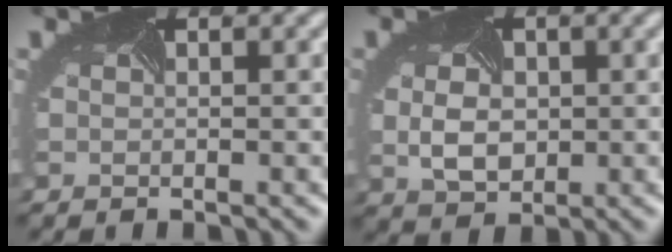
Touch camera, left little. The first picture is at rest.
{"total": 3.7, "force": [-0.1, 2.8, 2.5], "torque": [-0.053, -0.004, 0.005]}